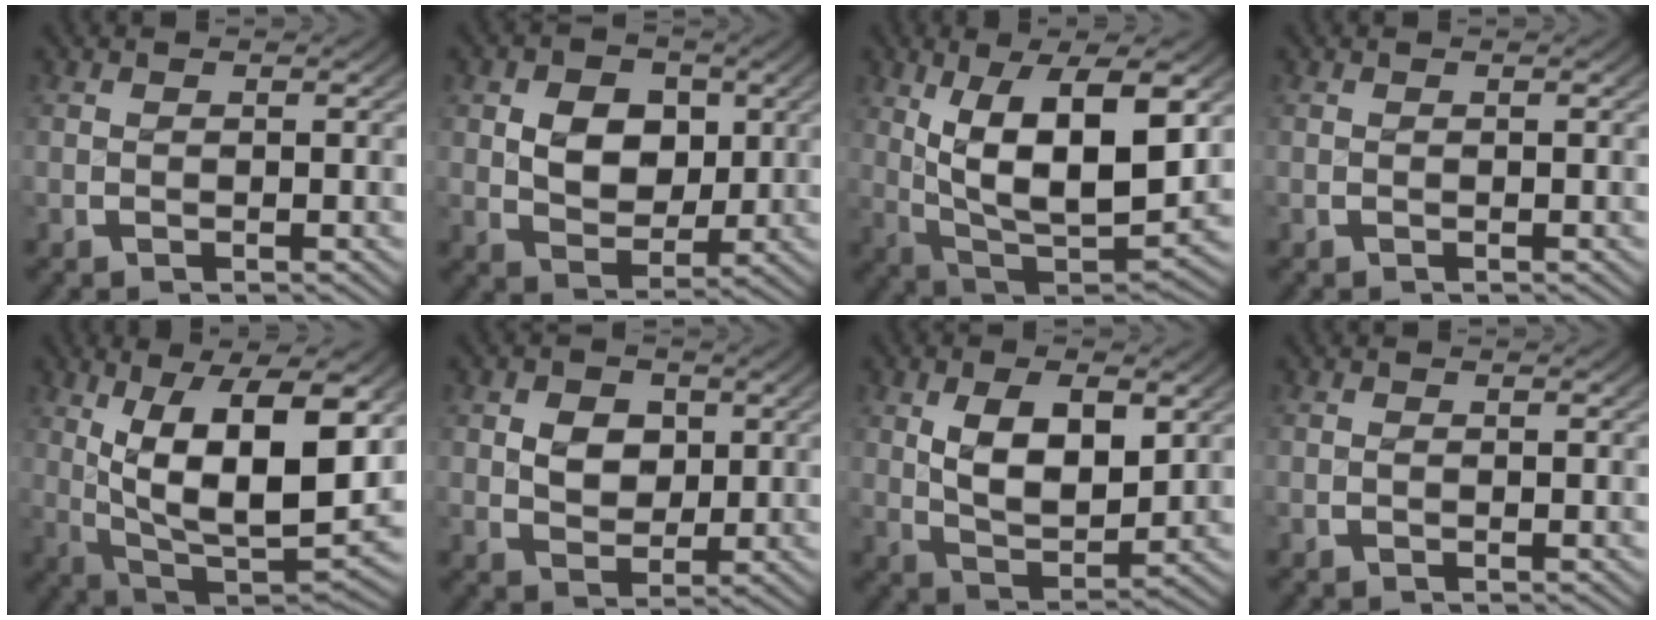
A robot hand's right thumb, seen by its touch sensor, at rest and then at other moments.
{"total": 6.5, "force": [0.4, 4.9, 4.1], "torque": [-0.069, -0.028, 0.015]}
{"total": 14.8, "force": [-0.3, 8.7, 12.0], "torque": [-0.231, -0.055, 0.021]}
{"total": 0.0}
{"total": 16.0, "force": [-0.2, 9.4, 13.0], "torque": [-0.234, -0.055, 0.023]}
{"total": 4.2, "force": [0.5, 3.4, 2.5], "torque": [-0.040, -0.024, 0.019]}
{"total": 6.3, "force": [0.4, 3.8, 5.1], "torque": [-0.093, -0.019, 0.013]}
{"total": 0.0}